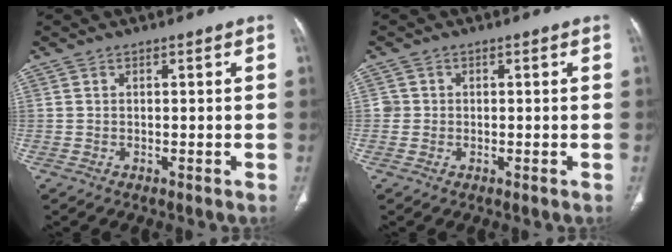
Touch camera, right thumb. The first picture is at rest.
{"total": 1.6, "force": [0.0, 1.6, 0.1], "torque": [0.008, 0.006, -0.002]}